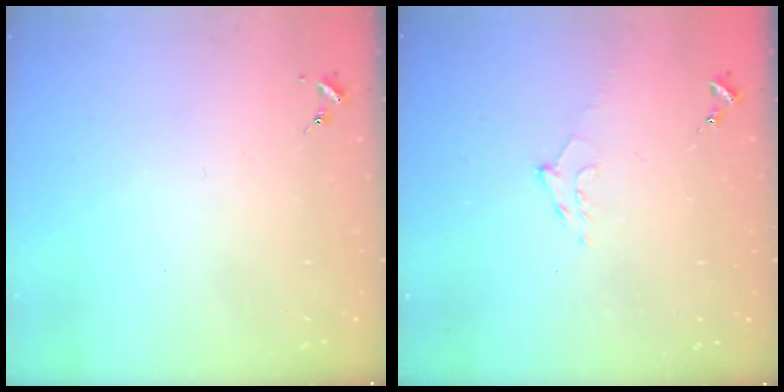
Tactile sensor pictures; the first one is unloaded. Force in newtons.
{"total": 9.4, "press": 9.4, "slide": 0.9}